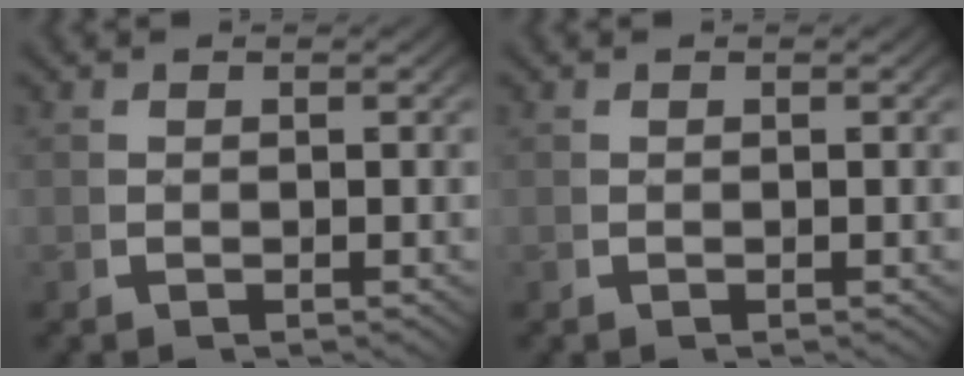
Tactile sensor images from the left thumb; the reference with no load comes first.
{"total": 0.0}